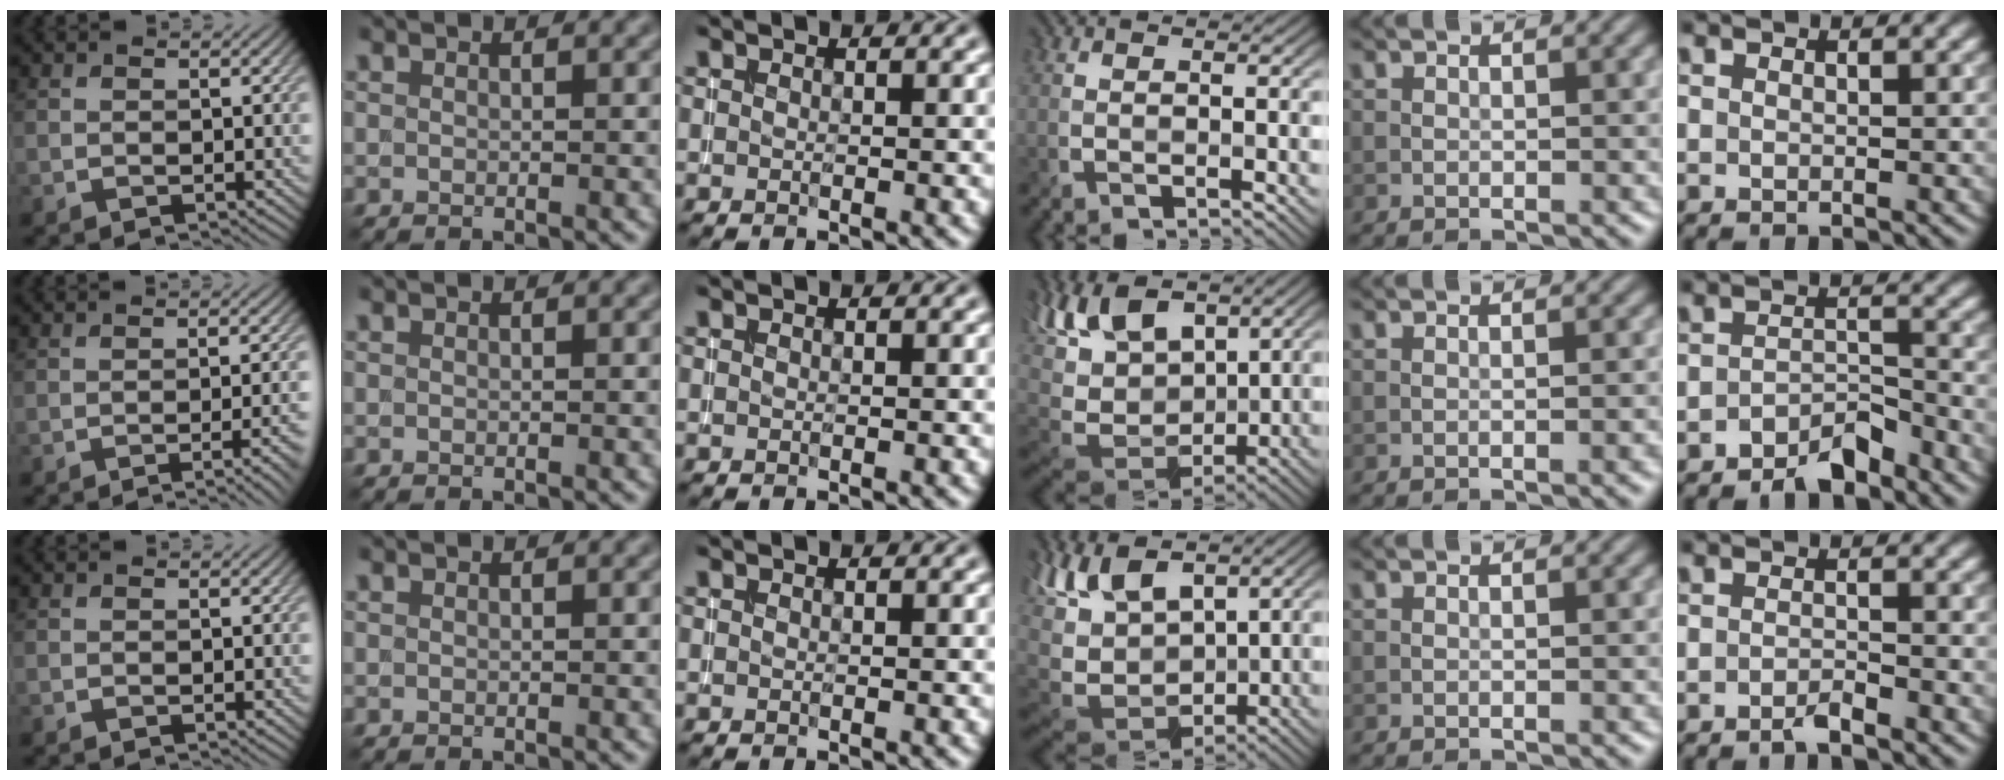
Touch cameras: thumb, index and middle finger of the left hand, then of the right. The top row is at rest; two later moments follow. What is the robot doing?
{"motion": "insert", "object": "backpack"}